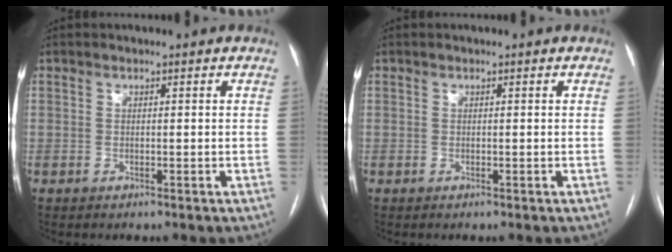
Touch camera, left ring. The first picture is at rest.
{"total": 0.0}